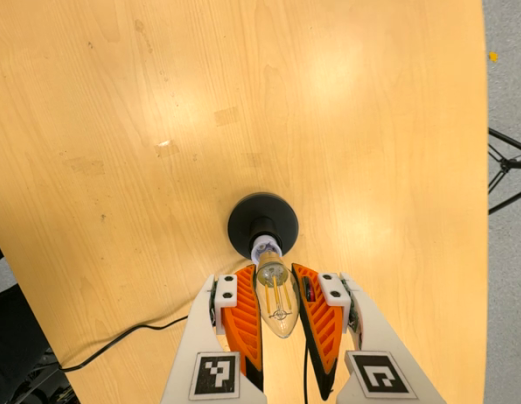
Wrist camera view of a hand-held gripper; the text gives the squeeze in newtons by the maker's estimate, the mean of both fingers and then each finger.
{"total": 20.7, "left": 22.7, "right": 18.6}